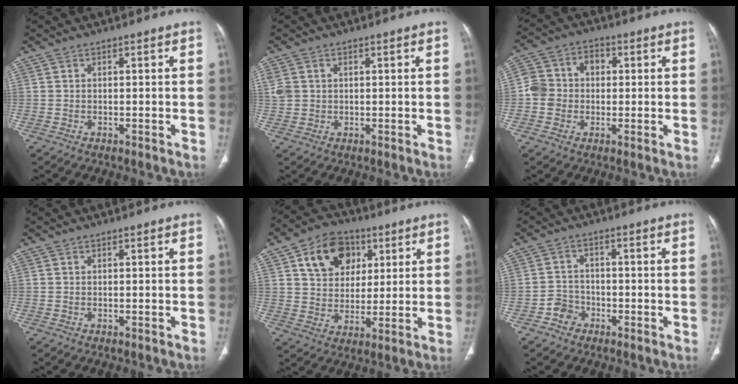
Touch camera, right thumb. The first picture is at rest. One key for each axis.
{"total": 4.1, "fx": 0.8, "fy": 3.5, "fz": 2.1, "tx": -0.049, "ty": 0.007, "tz": 0.024}
{"total": 7.7, "fx": -0.2, "fy": 6.9, "fz": 3.4, "tx": -0.048, "ty": 0.032, "tz": -0.014}
{"total": 0.0}
{"total": 13.1, "fx": 5.3, "fy": 9.8, "fz": 6.9, "tx": -0.080, "ty": -0.009, "tz": 0.090}
{"total": 3.7, "fx": -2.1, "fy": 2.9, "fz": 0.7, "tx": 0.003, "ty": 0.021, "tz": -0.043}